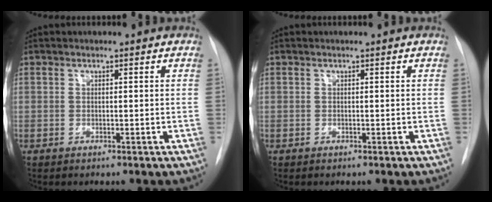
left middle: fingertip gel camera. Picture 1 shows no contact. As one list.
[{"total": 0.0}]